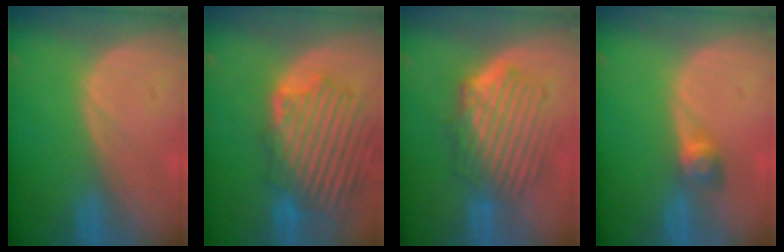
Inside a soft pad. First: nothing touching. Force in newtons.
{"total": 12.0, "press": 11.3, "slide": 4.1}
{"total": 9.4, "press": 8.3, "slide": 4.5}
{"total": 2.9, "press": 2.5, "slide": 1.4}